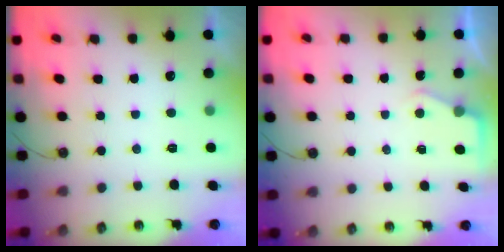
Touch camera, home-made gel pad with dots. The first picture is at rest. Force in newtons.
{"total": 3.2, "press": 3.1, "slide": 0.5}